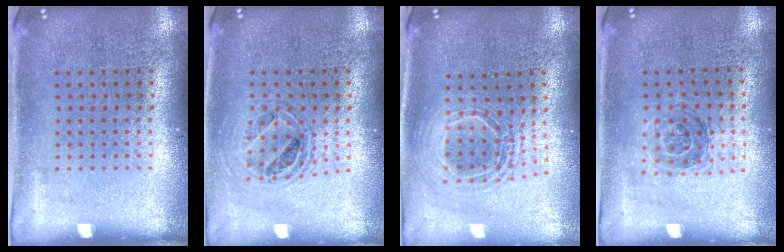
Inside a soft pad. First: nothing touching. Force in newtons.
{"total": 0.8, "press": 0.7, "slide": 0.2}
{"total": 1.9, "press": 1.5, "slide": 1.1}
{"total": 1.1, "press": 1.0, "slide": 0.3}